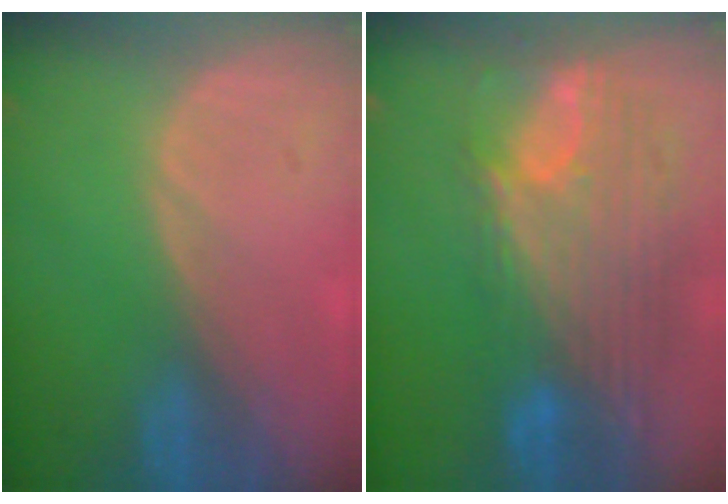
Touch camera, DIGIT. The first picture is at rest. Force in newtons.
{"total": 12.1, "press": 10.2, "slide": 6.4}